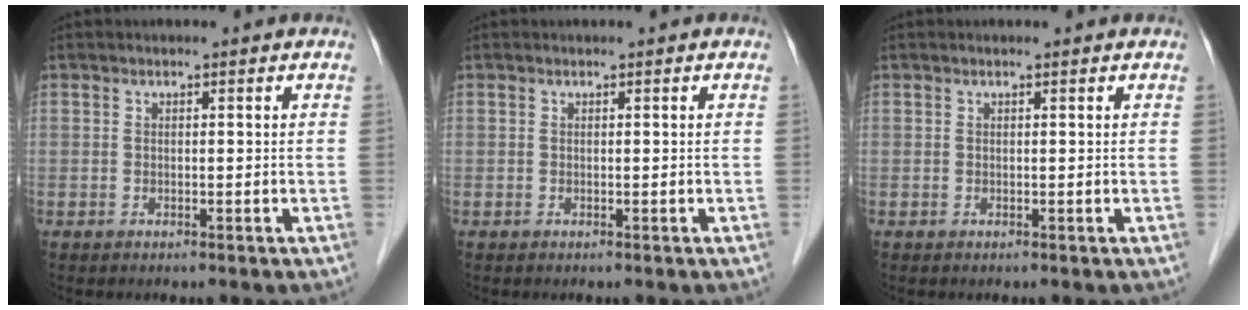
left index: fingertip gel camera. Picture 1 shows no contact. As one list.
[{"total": 0.0}, {"total": 0.0}]